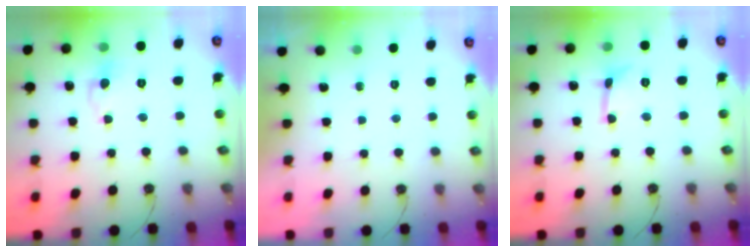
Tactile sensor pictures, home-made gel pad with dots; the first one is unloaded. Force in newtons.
{"total": 0.0}
{"total": 2.0, "press": 1.9, "slide": 0.5}